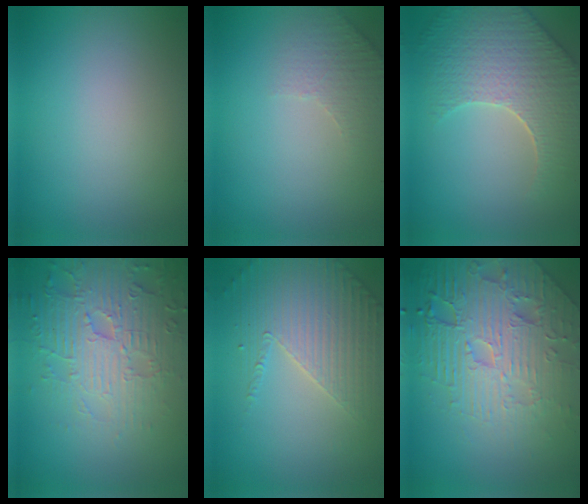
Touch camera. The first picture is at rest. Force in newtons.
{"total": 2.3, "press": 2.3, "slide": 0.6}
{"total": 7.5, "press": 5.7, "slide": 4.9}
{"total": 5.6, "press": 5.1, "slide": 2.2}
{"total": 3.8, "press": 3.6, "slide": 1.1}
{"total": 7.9, "press": 6.1, "slide": 5.0}